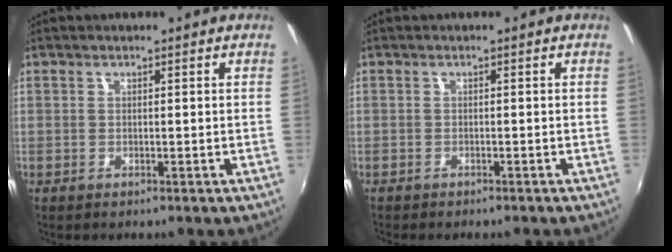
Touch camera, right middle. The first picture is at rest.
{"total": 1.5, "force": [-1.4, 0.4, 0.4], "torque": [-0.015, -0.010, -0.022]}